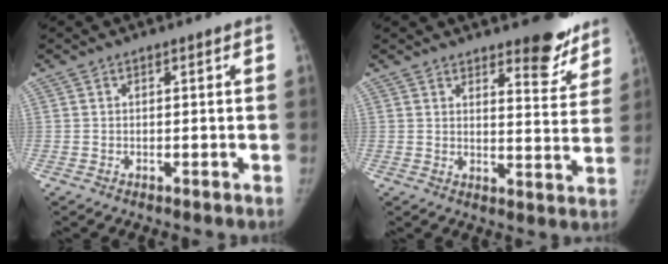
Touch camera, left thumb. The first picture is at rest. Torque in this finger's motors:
{"motor_torque": [1.43, -1.57, 0.80, -0.75, 0.13]}